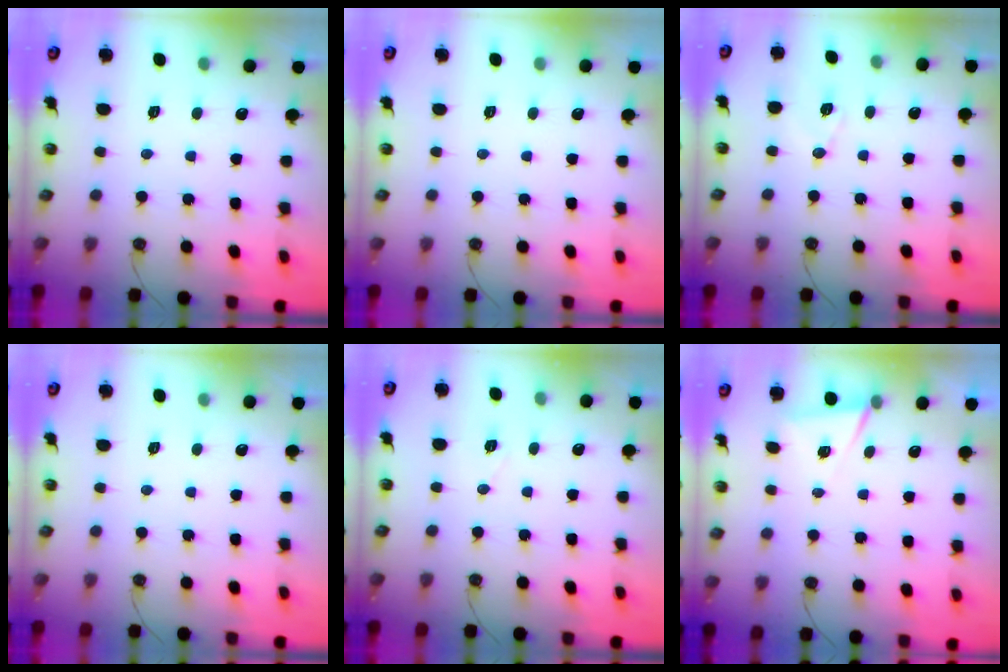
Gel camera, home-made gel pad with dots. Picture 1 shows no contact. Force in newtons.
{"total": 0.0}
{"total": 6.5, "press": 6.4, "slide": 1.2}
{"total": 0.0}
{"total": 5.7, "press": 3.5, "slide": 4.4}
{"total": 5.0, "press": 2.4, "slide": 4.3}